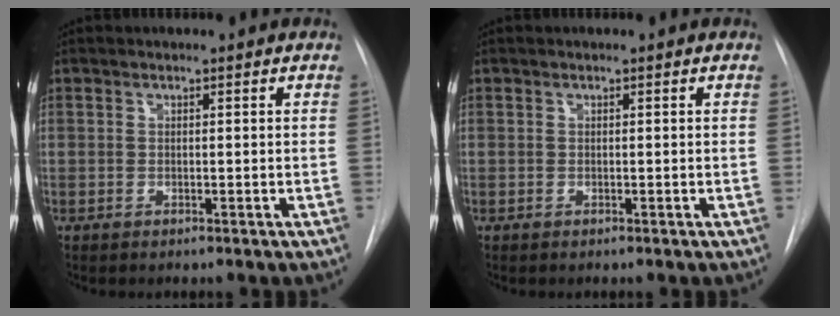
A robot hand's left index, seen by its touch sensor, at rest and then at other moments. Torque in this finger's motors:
{"motor_torque": [0.00, 0.00, 0.01, 0.00]}